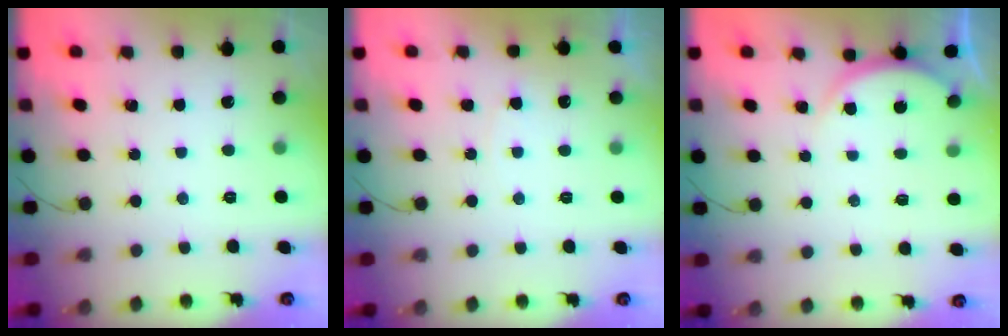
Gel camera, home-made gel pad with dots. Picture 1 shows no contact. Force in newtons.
{"total": 3.7, "press": 3.6, "slide": 0.4}
{"total": 3.4, "press": 3.3, "slide": 0.5}